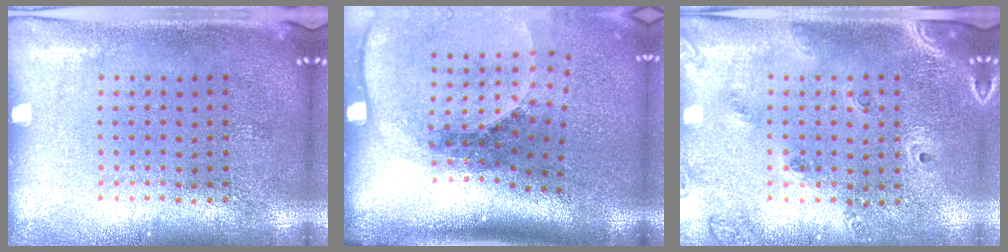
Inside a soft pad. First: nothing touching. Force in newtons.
{"total": 2.7, "press": 1.9, "slide": 1.9}
{"total": 1.4, "press": 1.3, "slide": 0.5}